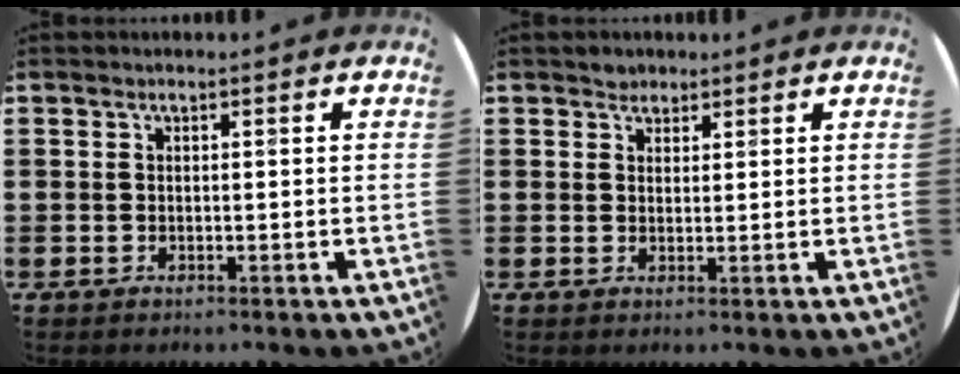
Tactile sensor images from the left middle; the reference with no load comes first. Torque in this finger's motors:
{"motor_torque": [0.28, -0.18, 0.00, 0.00]}